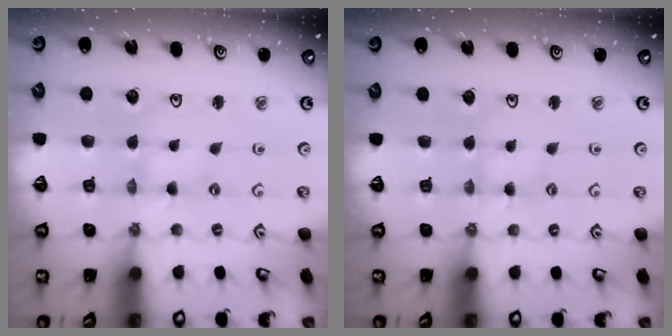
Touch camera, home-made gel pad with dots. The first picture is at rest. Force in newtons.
{"total": 2.0, "press": 2.0, "slide": 0.3}